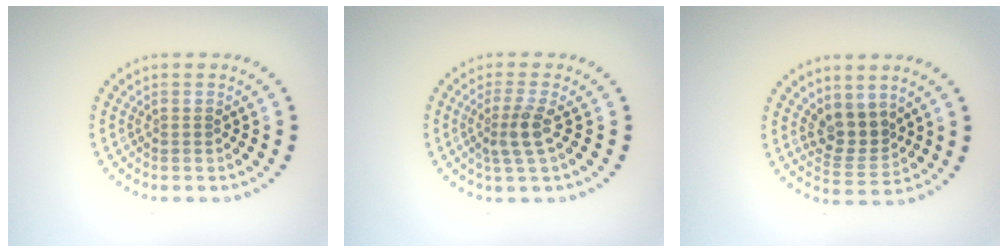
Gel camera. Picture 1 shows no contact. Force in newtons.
{"total": 2.4, "press": 1.8, "slide": 1.6}
{"total": 3.1, "press": 2.6, "slide": 1.7}